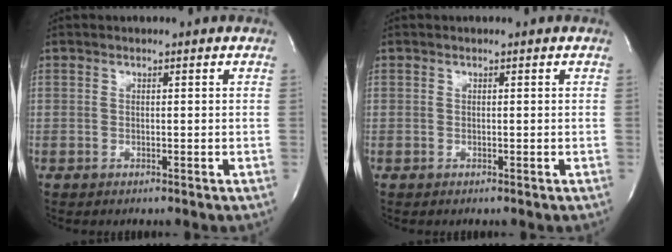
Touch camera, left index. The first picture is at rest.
{"total": 0.0}